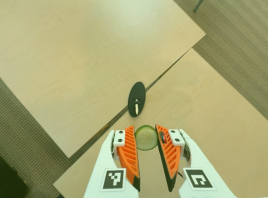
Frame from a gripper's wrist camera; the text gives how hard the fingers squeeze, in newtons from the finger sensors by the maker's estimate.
{"total": 11.6, "left": 12.1, "right": 11.2}